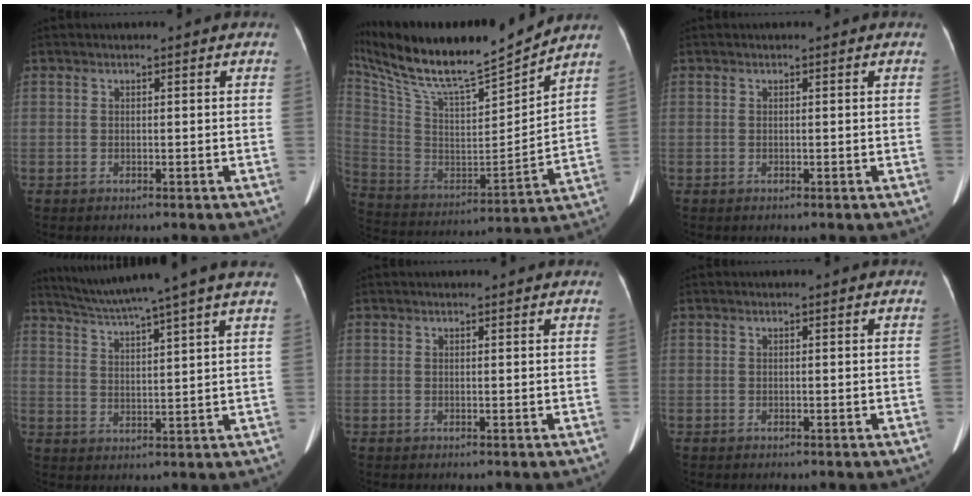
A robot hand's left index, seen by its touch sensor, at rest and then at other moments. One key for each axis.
{"total": 23.5, "fx": 20.7, "fy": 1.5, "fz": 11.2, "tx": -0.224, "ty": -0.026, "tz": 0.353}
{"total": 0.0}
{"total": 13.3, "fx": 11.4, "fy": -2.2, "fz": 6.5, "tx": -0.117, "ty": 0.003, "tz": 0.165}
{"total": 1.9, "fx": 1.8, "fy": 0.4, "fz": 0.5, "tx": -0.013, "ty": 0.015, "tz": 0.019}
{"total": 0.0}